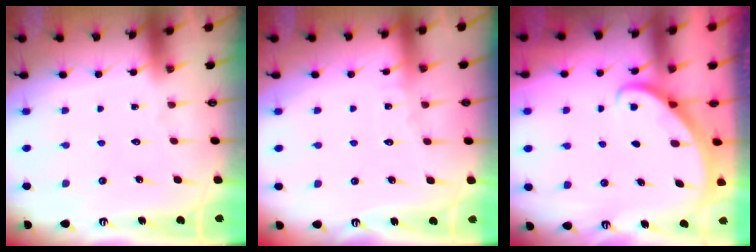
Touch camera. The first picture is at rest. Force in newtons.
{"total": 3.5, "press": 3.5, "slide": 0.3}
{"total": 2.8, "press": 2.8, "slide": 0.2}